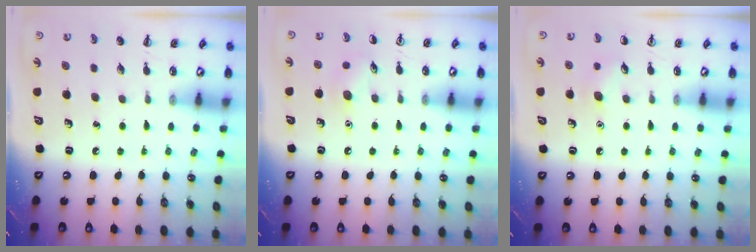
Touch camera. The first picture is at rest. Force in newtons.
{"total": 5.7, "press": 5.5, "slide": 1.4}
{"total": 6.1, "press": 5.9, "slide": 1.7}